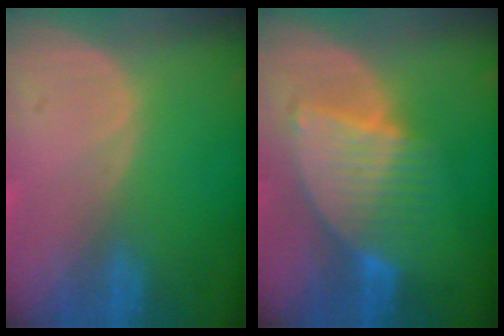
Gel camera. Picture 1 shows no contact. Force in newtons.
{"total": 7.0, "press": 6.8, "slide": 1.6}